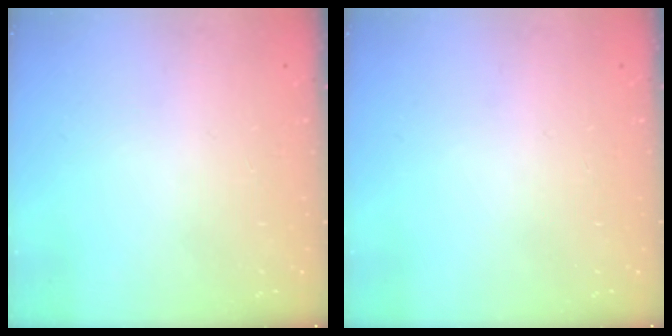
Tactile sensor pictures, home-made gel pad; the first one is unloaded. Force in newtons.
{"total": 0.0}